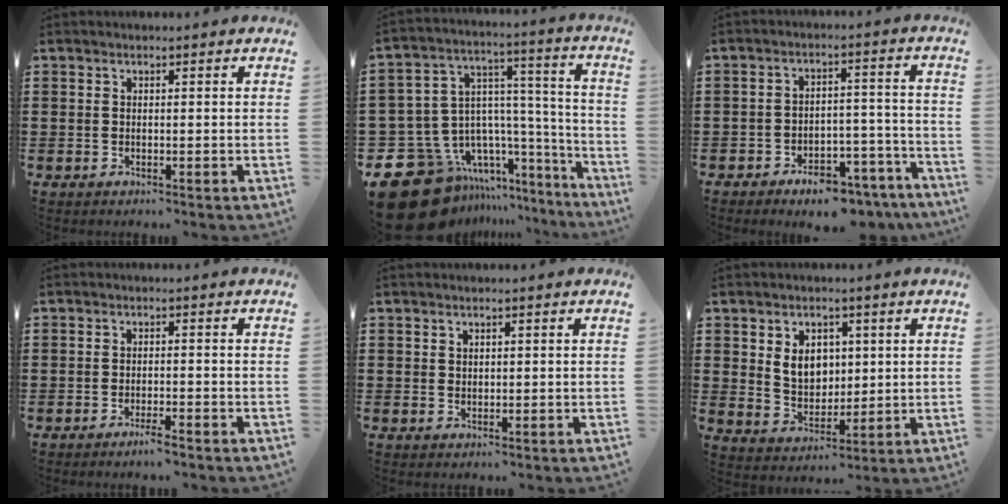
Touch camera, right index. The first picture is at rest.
{"total": 14.0, "force": [-8.9, 9.5, 5.1], "torque": [-0.142, 0.016, -0.147]}
{"total": 6.0, "force": [-5.4, 1.6, 2.1], "torque": [-0.028, 0.018, -0.099]}
{"total": 1.9, "force": [-1.5, 0.1, 1.2], "torque": [-0.020, 0.000, -0.028]}
{"total": 1.2, "force": [0.8, 0.8, 0.2], "torque": [-0.006, 0.004, 0.016]}
{"total": 6.2, "force": [1.5, 4.8, 3.6], "torque": [-0.070, 0.008, 0.024]}